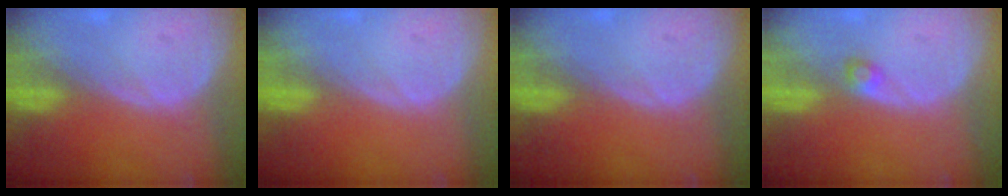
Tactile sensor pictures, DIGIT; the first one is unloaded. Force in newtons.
{"total": 0.0}
{"total": 0.0}
{"total": 1.6, "press": 1.6, "slide": 0.3}